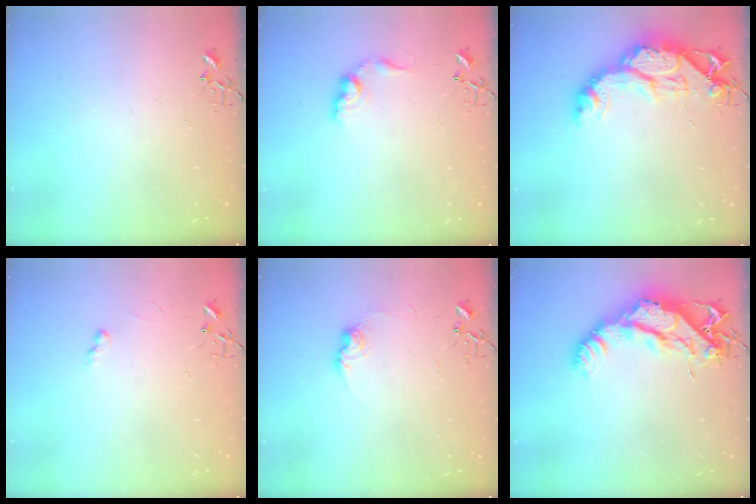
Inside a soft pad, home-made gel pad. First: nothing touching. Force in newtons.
{"total": 10.0, "press": 10.0, "slide": 0.2}
{"total": 16.7, "press": 16.6, "slide": 1.3}
{"total": 4.6, "press": 4.5, "slide": 0.6}
{"total": 8.4, "press": 8.4, "slide": 0.1}
{"total": 15.1, "press": 15.0, "slide": 1.6}